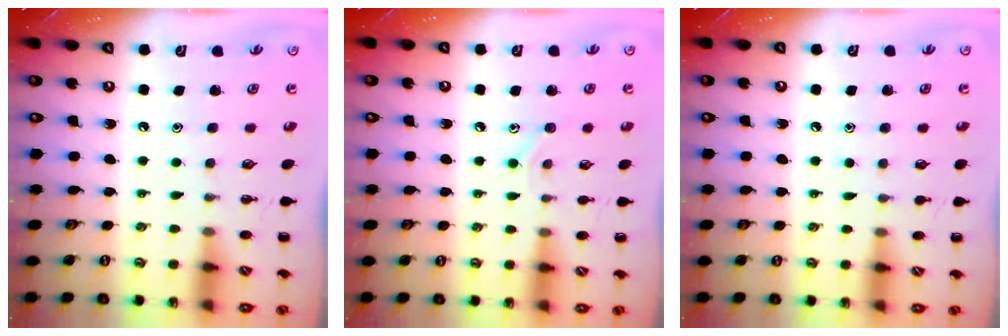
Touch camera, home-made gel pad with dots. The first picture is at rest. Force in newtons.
{"total": 8.2, "press": 8.0, "slide": 2.0}
{"total": 4.2, "press": 3.8, "slide": 1.7}